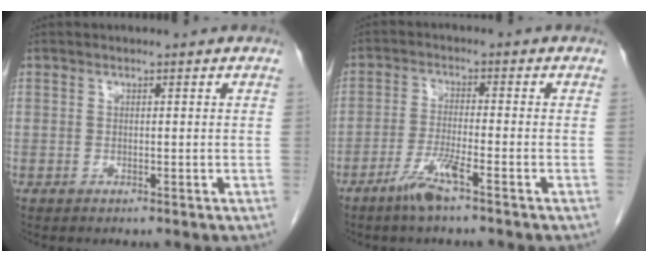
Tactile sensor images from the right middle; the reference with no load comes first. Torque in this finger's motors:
{"motor_torque": [0.00, -0.21, 0.10, 0.04]}